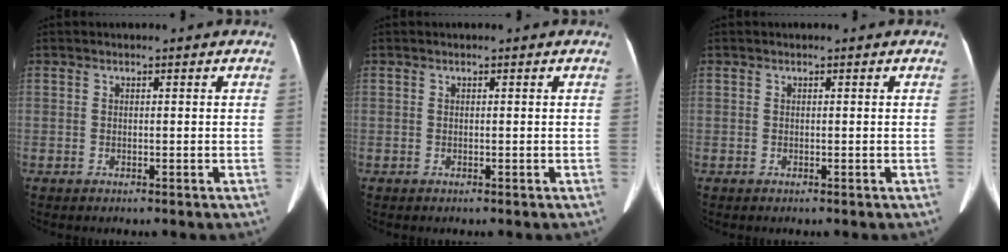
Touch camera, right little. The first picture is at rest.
{"total": 0.0}
{"total": 0.0}